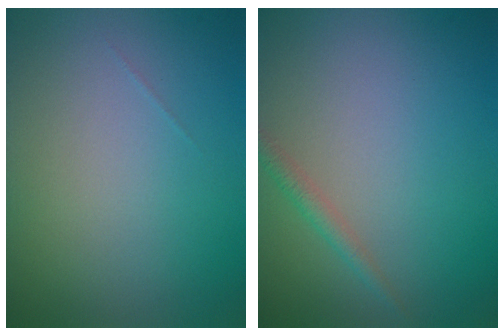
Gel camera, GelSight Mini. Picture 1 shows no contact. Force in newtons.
{"total": 1.3, "press": 1.3, "slide": 0.0}